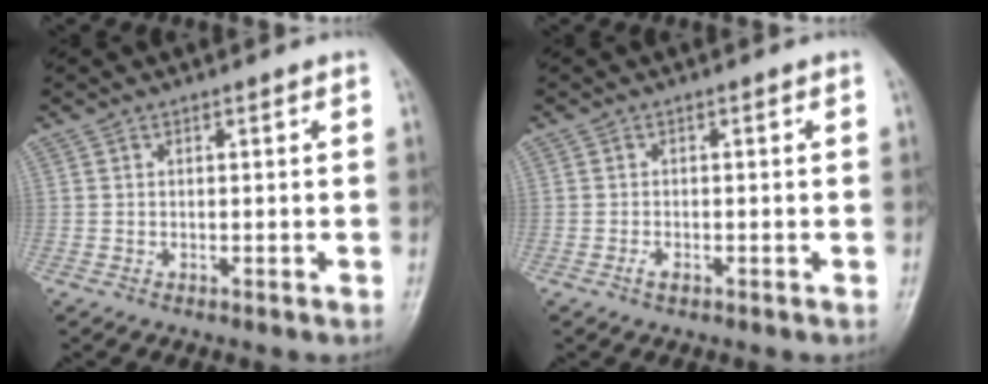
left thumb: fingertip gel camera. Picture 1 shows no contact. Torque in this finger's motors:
{"motor_torque": [-0.18, 0.18, 0.24, 0.15, 0.00]}